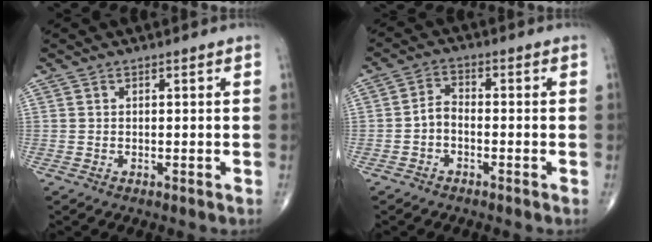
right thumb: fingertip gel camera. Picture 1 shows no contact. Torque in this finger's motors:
{"motor_torque": [-0.15, 0.25, -0.03, 0.25, 0.06]}